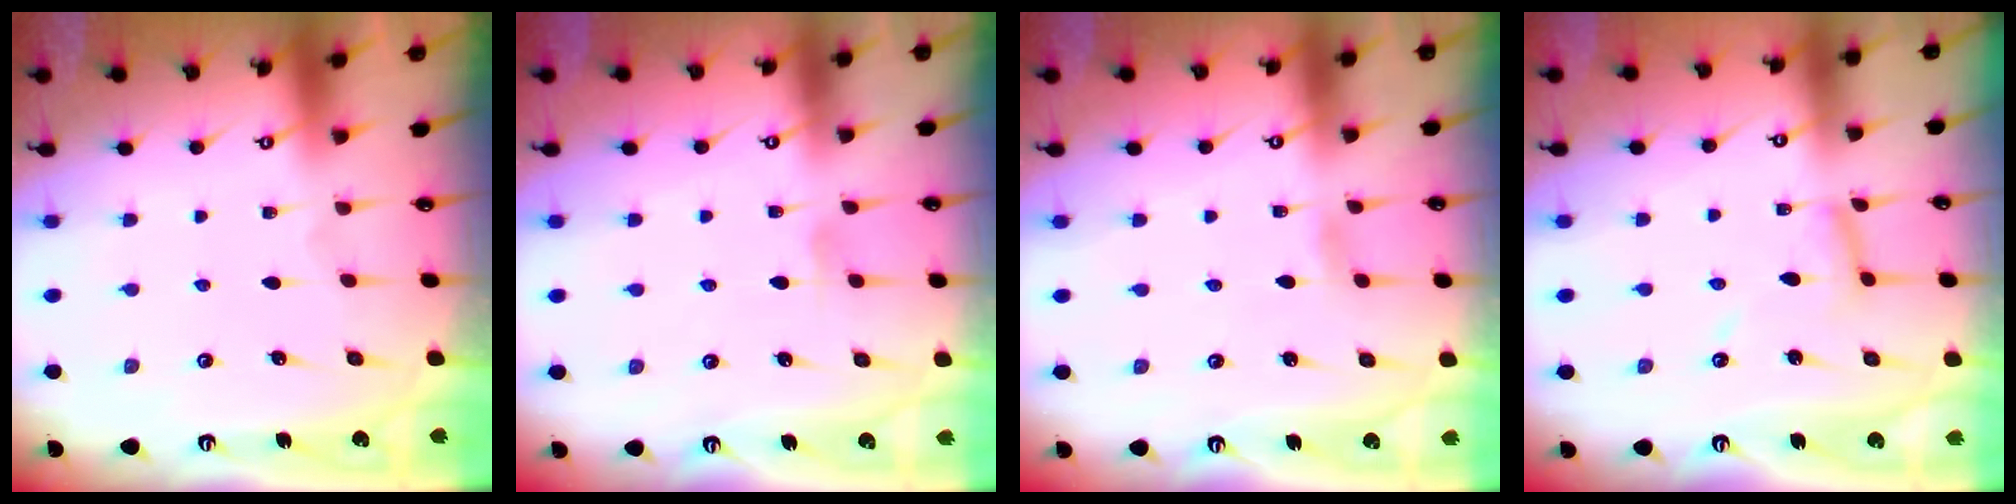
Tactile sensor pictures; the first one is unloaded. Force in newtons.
{"total": 3.3, "press": 3.2, "slide": 0.4}
{"total": 2.5, "press": 2.4, "slide": 0.3}
{"total": 7.0, "press": 7.0, "slide": 0.3}